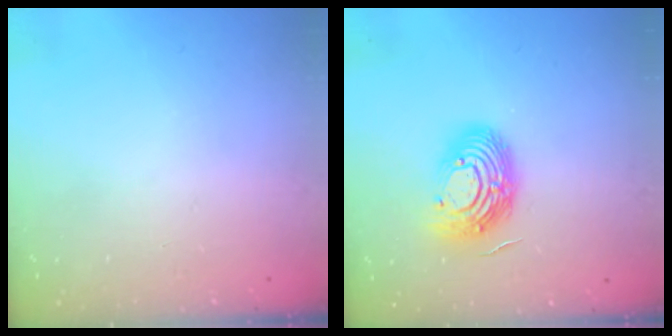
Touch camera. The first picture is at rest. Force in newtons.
{"total": 13.5, "press": 13.5, "slide": 1.3}